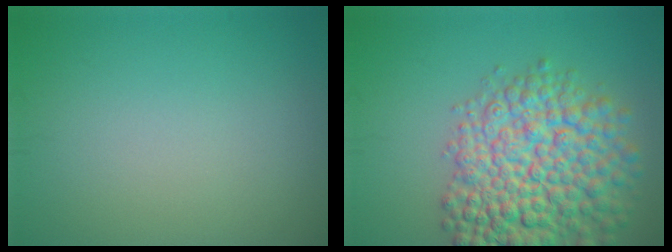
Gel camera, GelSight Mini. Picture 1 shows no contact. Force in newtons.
{"total": 10.3, "press": 10.3, "slide": 0.4}